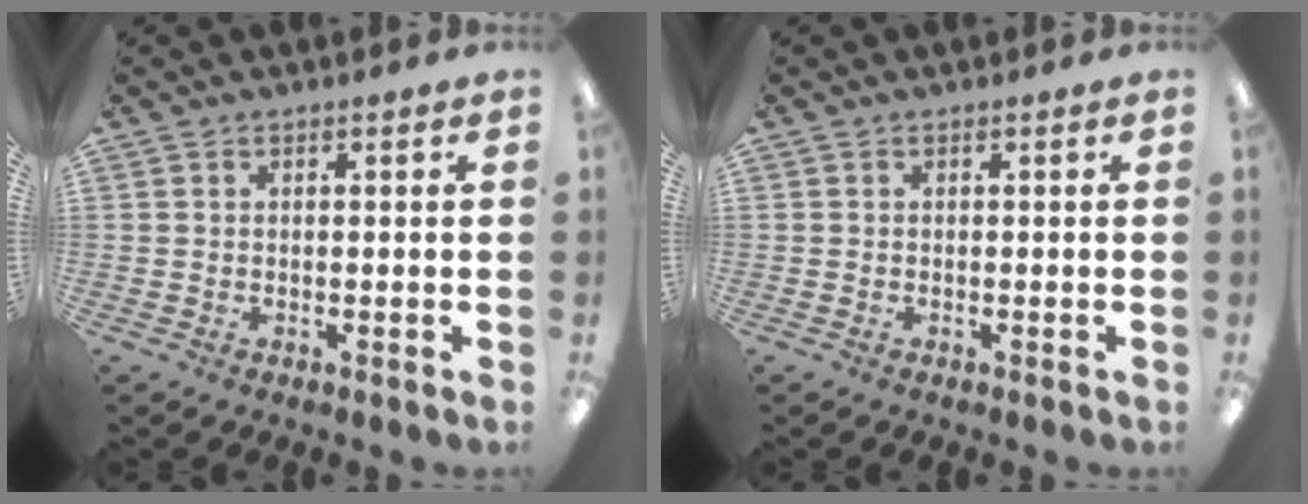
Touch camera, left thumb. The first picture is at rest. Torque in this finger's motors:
{"motor_torque": [-0.01, 0.00, 0.13, -0.12, 0.00]}